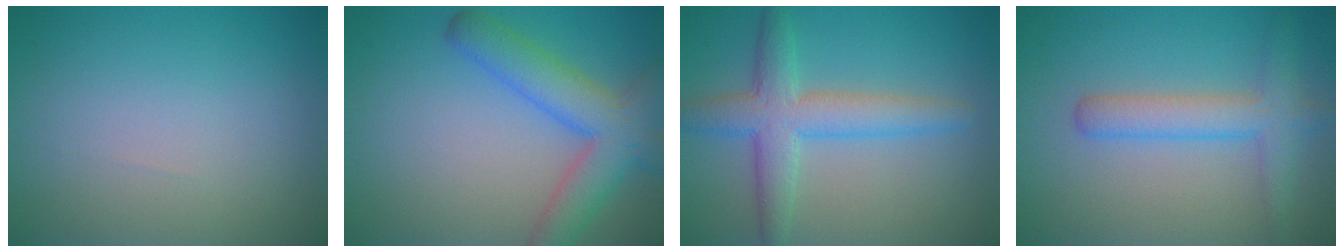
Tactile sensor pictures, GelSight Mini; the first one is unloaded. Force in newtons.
{"total": 6.2, "press": 6.1, "slide": 0.4}
{"total": 4.9, "press": 4.9, "slide": 0.1}
{"total": 3.7, "press": 3.7, "slide": 0.2}